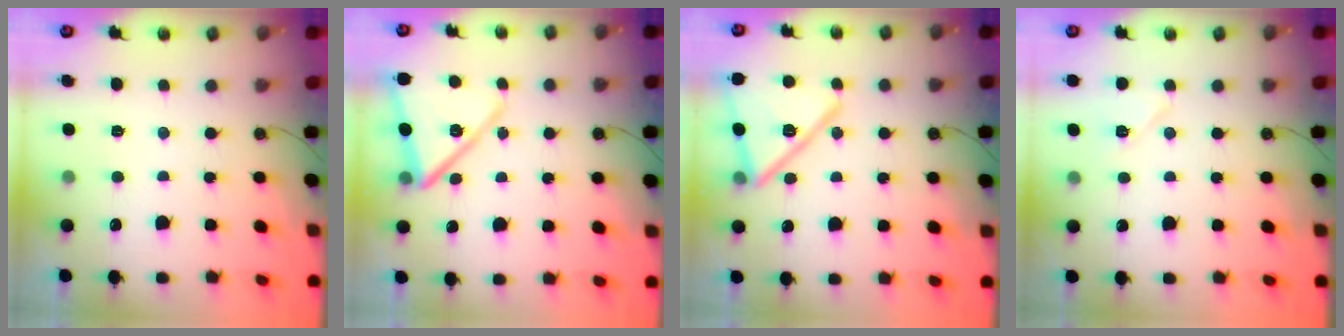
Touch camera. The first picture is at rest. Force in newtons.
{"total": 14.3, "press": 14.2, "slide": 1.0}
{"total": 19.2, "press": 19.2, "slide": 0.5}
{"total": 8.4, "press": 5.4, "slide": 6.5}